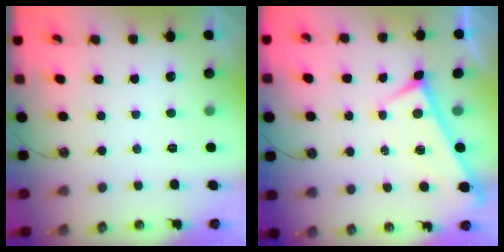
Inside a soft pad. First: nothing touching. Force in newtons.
{"total": 0.0}